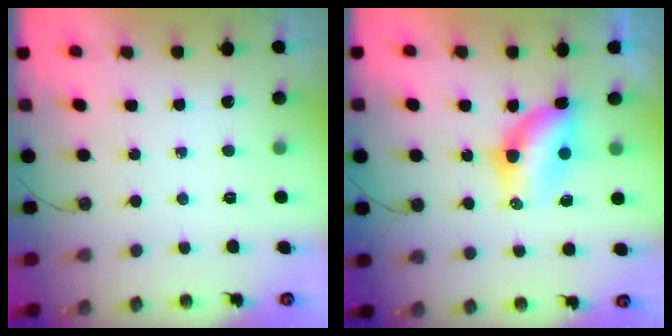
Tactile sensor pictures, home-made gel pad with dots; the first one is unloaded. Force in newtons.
{"total": 6.4, "press": 6.4, "slide": 0.4}